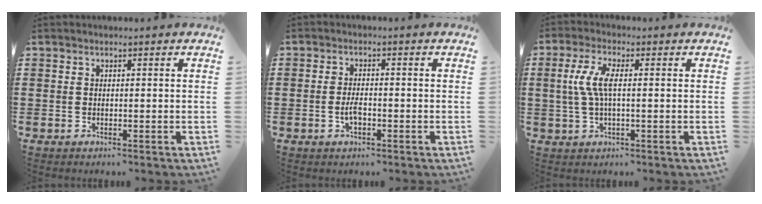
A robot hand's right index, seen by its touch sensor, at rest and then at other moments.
{"total": 2.8, "force": [-0.8, 1.1, 2.5], "torque": [-0.054, 0.000, -0.017]}
{"total": 5.5, "force": [0.1, 1.9, 5.2], "torque": [-0.124, -0.004, -0.009]}